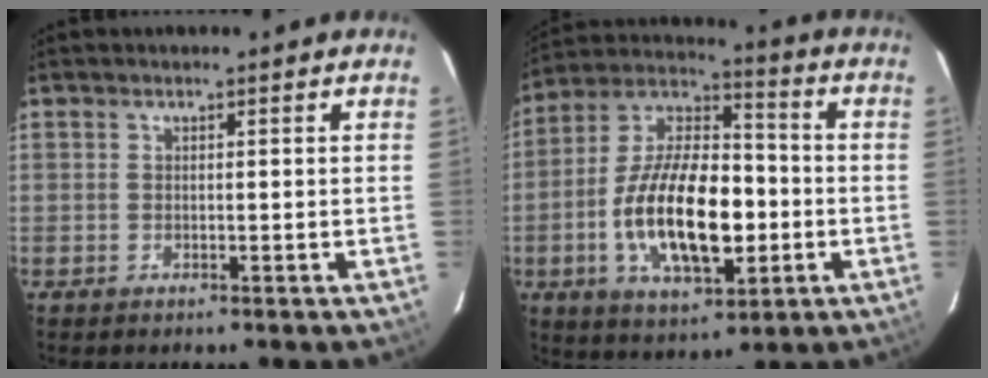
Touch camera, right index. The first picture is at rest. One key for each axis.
{"total": 20.3, "fx": -4.2, "fy": 9.5, "fz": 17.5, "tx": -0.336, "ty": 0.004, "tz": -0.069}